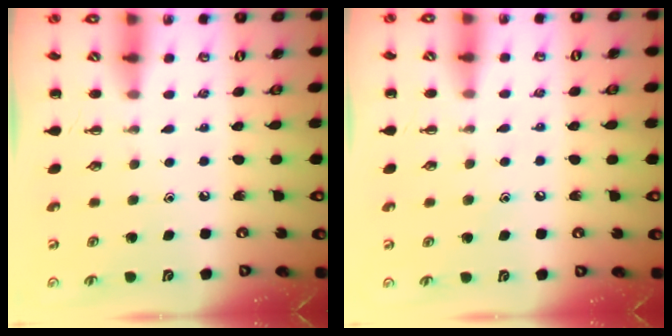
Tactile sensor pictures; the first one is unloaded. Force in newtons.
{"total": 6.8, "press": 6.6, "slide": 1.7}